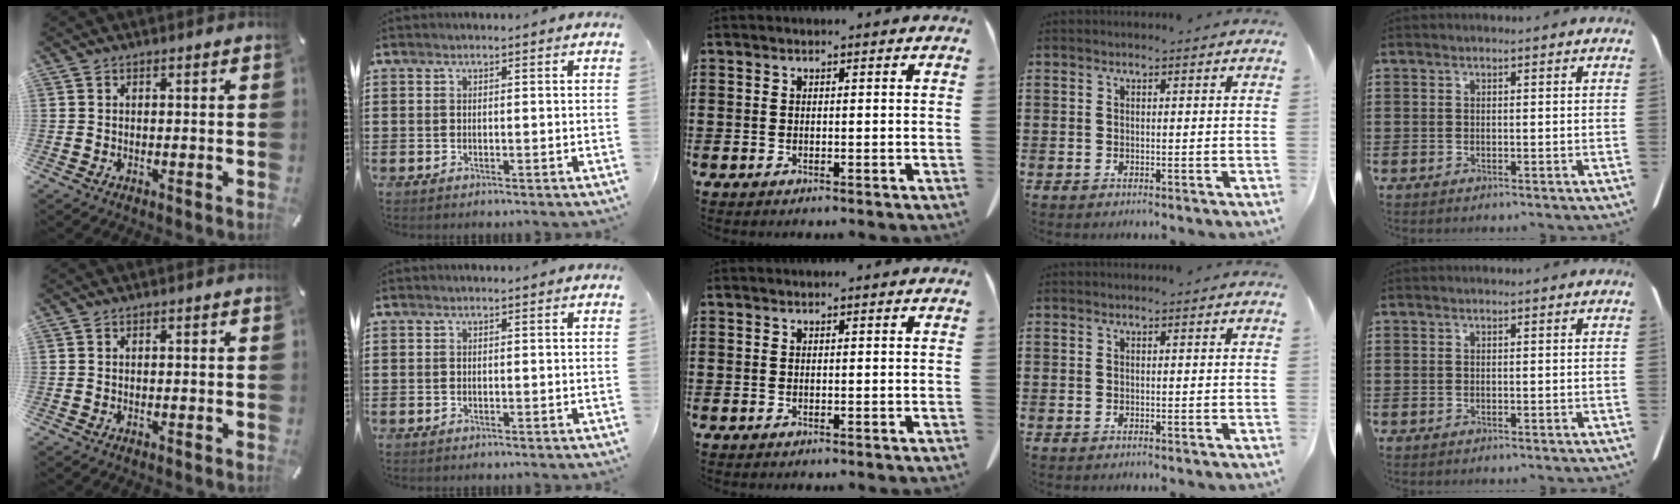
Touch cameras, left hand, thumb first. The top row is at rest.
{}